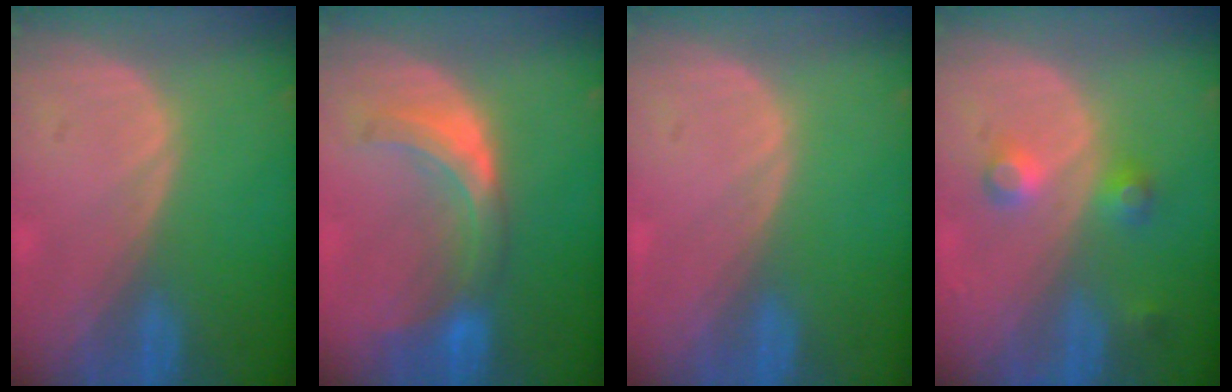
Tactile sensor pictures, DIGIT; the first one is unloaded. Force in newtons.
{"total": 7.0, "press": 6.8, "slide": 1.6}
{"total": 0.0}
{"total": 3.7, "press": 3.7, "slide": 0.5}